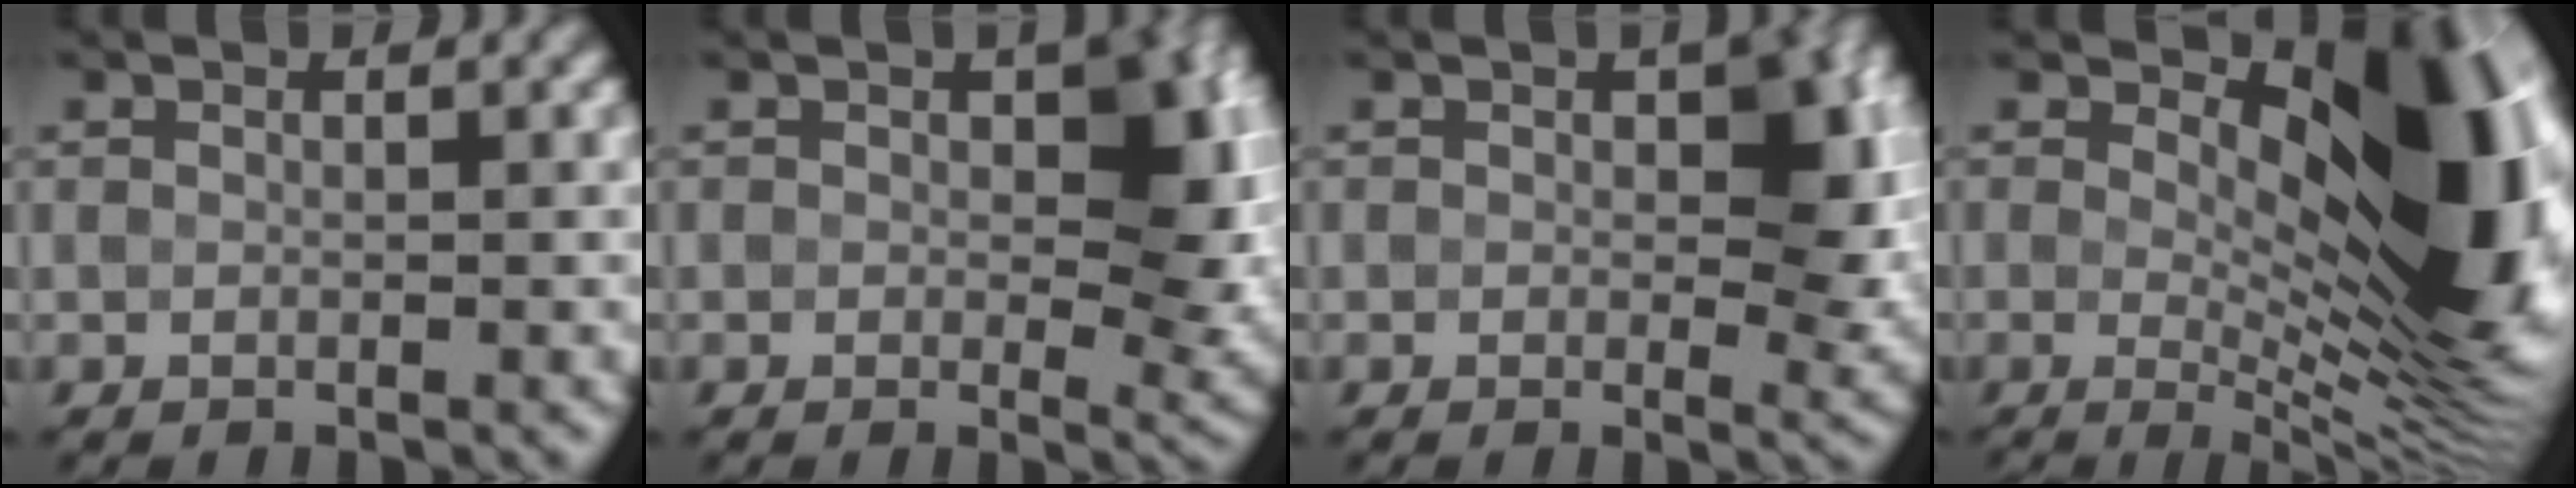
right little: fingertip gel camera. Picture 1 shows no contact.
{"total": 6.8, "force": [0.6, 3.9, 5.5], "torque": [-0.059, -0.002, 0.005]}
{"total": 5.9, "force": [0.4, 3.4, 4.8], "torque": [-0.047, -0.002, 0.002]}
{"total": 12.9, "force": [2.3, 5.1, 11.7], "torque": [-0.162, 0.002, 0.040]}